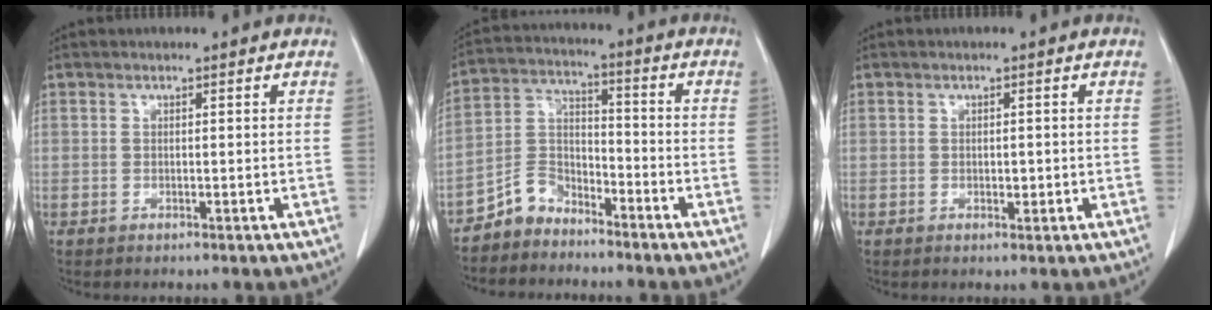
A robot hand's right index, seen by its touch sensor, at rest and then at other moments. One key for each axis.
{"total": 6.5, "fx": -5.5, "fy": 3.3, "fz": 0.8, "tx": -0.013, "ty": 0.015, "tz": -0.110}
{"total": 1.1, "fx": 0.0, "fy": 0.7, "fz": 0.9, "tx": -0.009, "ty": 0.001, "tz": 0.006}